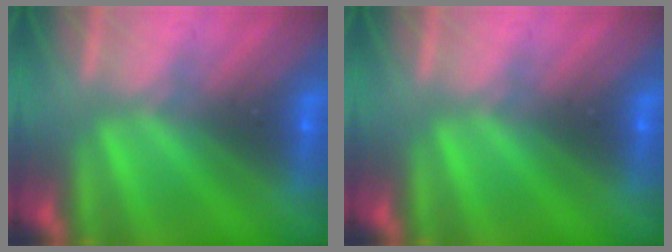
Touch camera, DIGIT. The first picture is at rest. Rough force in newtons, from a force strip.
{"total": 0.0}